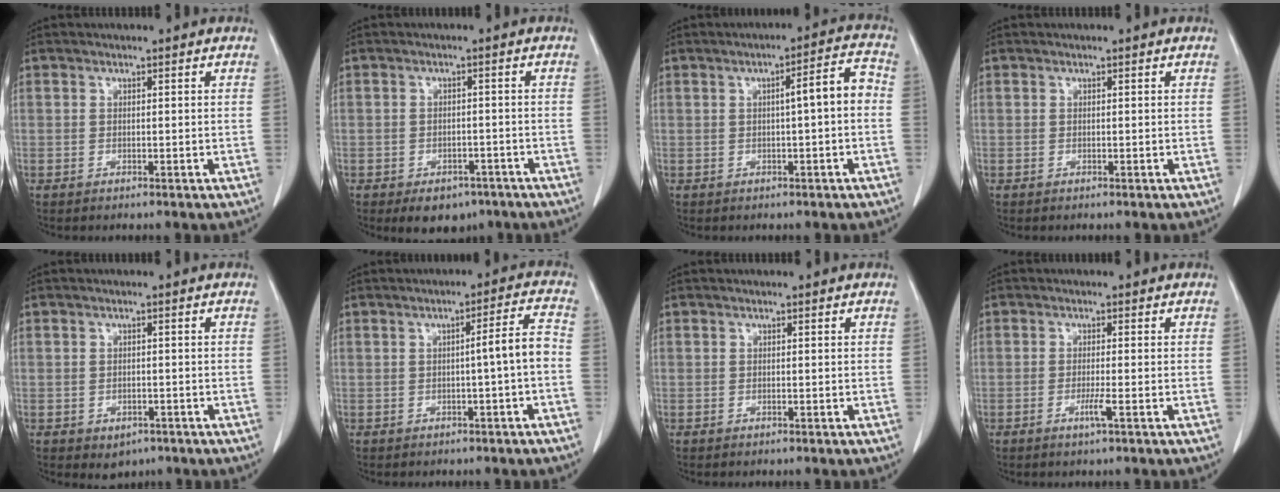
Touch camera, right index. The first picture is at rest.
{"total": 6.1, "force": [-4.2, 3.7, 2.4], "torque": [-0.023, 0.004, -0.051]}
{"total": 5.2, "force": [-0.3, 0.5, 5.1], "torque": [-0.069, 0.018, -0.005]}
{"total": 0.0}
{"total": 2.8, "force": [-1.5, 2.0, 1.3], "torque": [-0.010, 0.003, -0.006]}
{"total": 4.4, "force": [-1.1, -0.4, 4.3], "torque": [-0.058, 0.011, -0.016]}
{"total": 0.0}
{"total": 2.2, "force": [-1.0, -0.4, 1.9], "torque": [-0.038, -0.005, -0.021]}